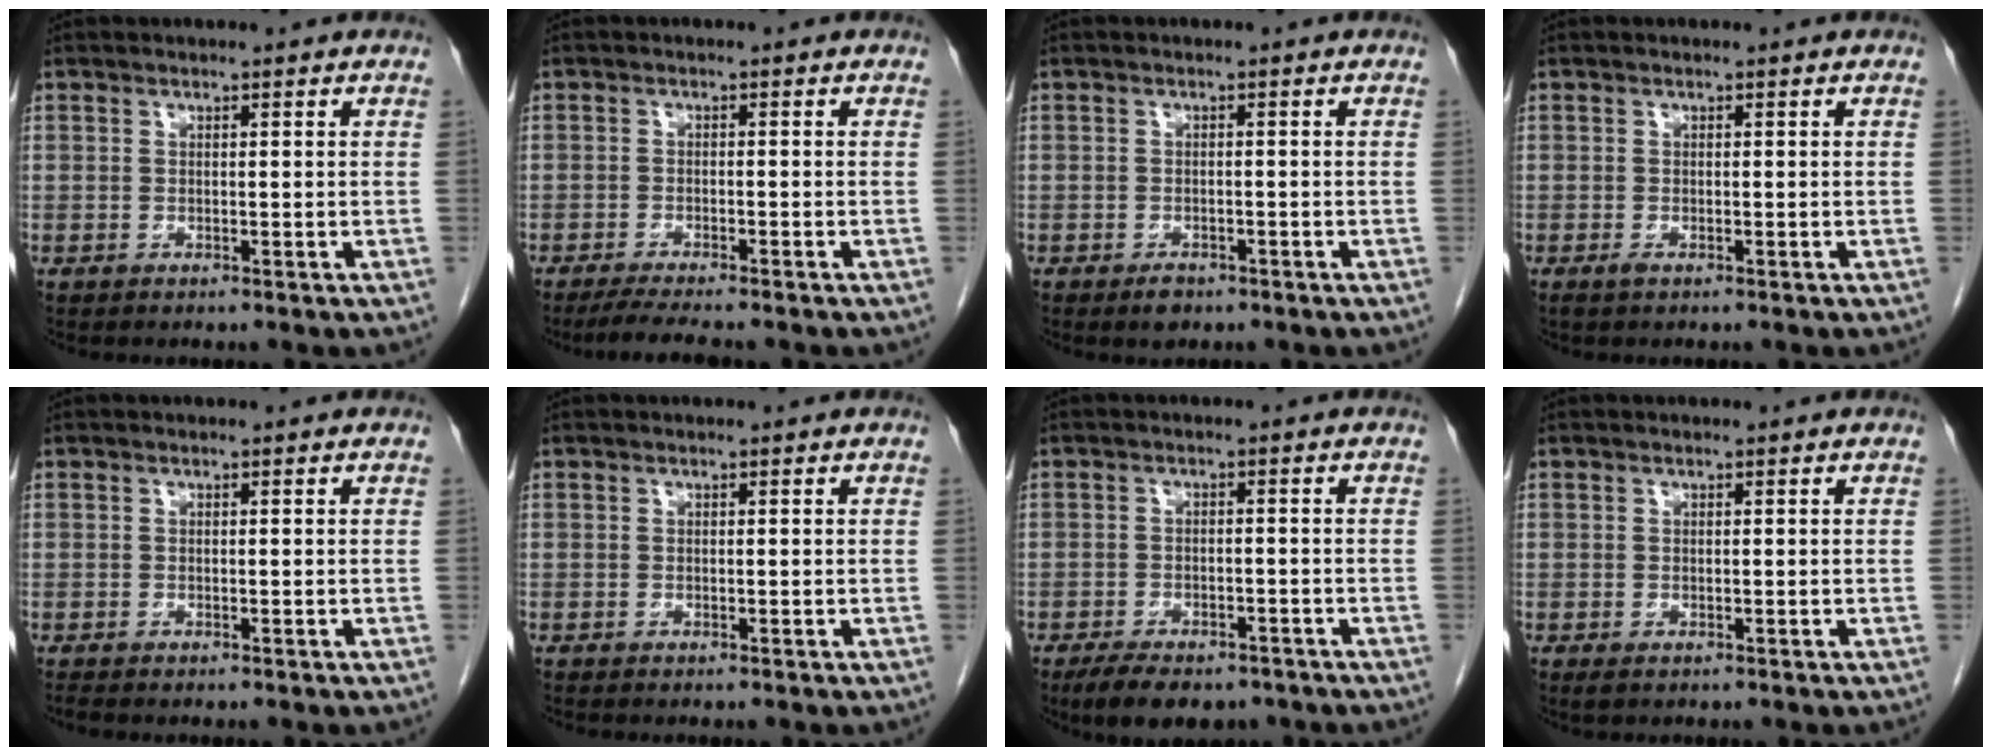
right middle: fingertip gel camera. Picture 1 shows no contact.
{"total": 5.2, "force": [-4.4, 0.3, 2.8], "torque": [-0.044, -0.014, -0.072]}
{"total": 1.9, "force": [-1.3, 1.0, 0.9], "torque": [-0.016, 0.000, -0.012]}
{"total": 0.6, "force": [-0.4, 0.2, 0.4], "torque": [-0.009, -0.001, -0.005]}
{"total": 0.6, "force": [-0.6, 0.0, 0.2], "torque": [-0.009, -0.003, -0.014]}
{"total": 0.0}
{"total": 9.3, "force": [-7.2, 3.5, 4.7], "torque": [-0.065, -0.004, -0.105]}
{"total": 0.6, "force": [-0.3, 0.3, 0.4], "torque": [-0.007, -0.001, 0.000]}